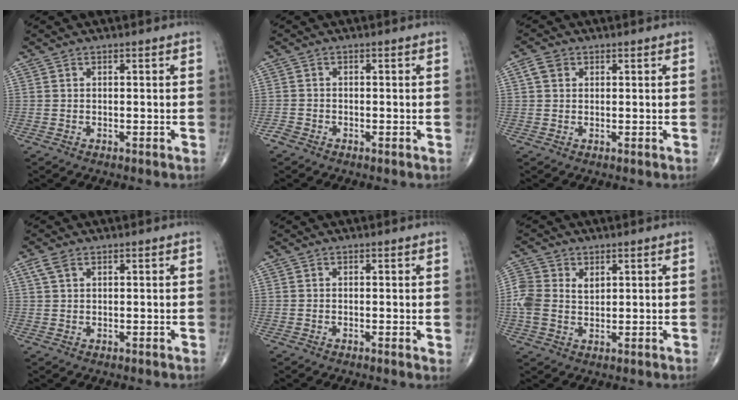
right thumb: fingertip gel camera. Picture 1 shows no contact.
{"total": 1.3, "force": [-1.0, 0.7, 0.3], "torque": [-0.007, 0.001, -0.024]}
{"total": 2.4, "force": [1.0, 1.8, 1.3], "torque": [-0.023, 0.008, 0.019]}
{"total": 2.4, "force": [1.2, 1.3, 1.6], "torque": [-0.038, 0.011, 0.029]}
{"total": 1.0, "force": [0.0, 0.2, 1.0], "torque": [-0.015, -0.004, -0.003]}
{"total": 6.3, "force": [1.3, 4.5, 4.2], "torque": [-0.090, 0.007, 0.023]}